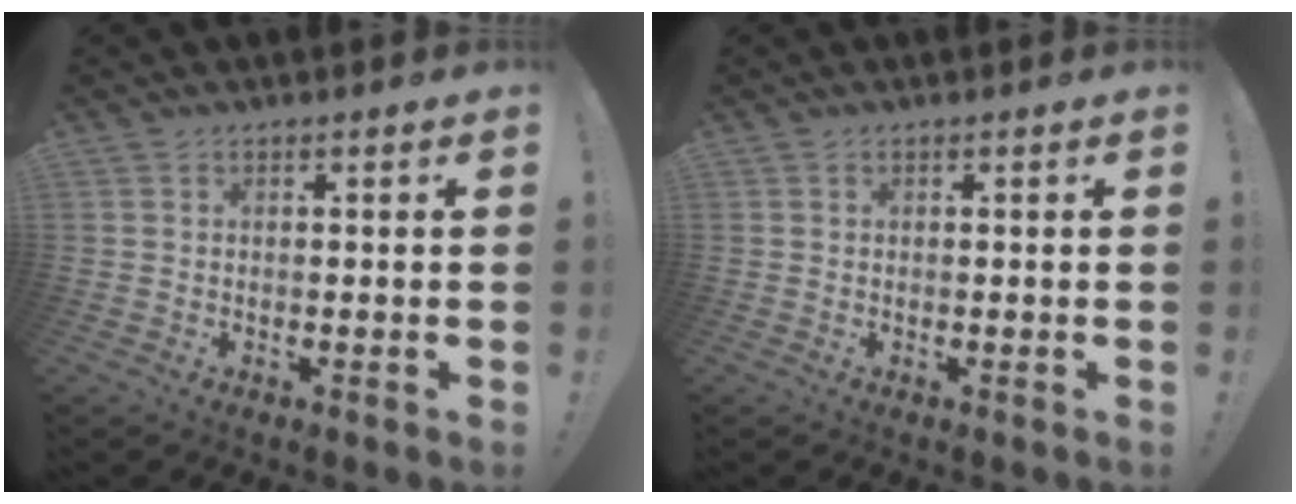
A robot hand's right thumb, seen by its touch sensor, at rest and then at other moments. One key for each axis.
{"total": 0.0}